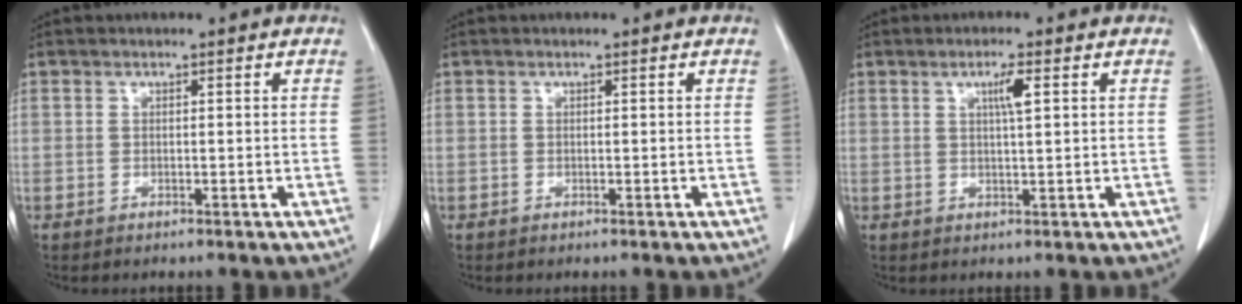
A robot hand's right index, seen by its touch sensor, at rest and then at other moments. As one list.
[{"total": 0.0}, {"total": 2.9, "force": [1.1, 0.0, 2.7], "torque": [-0.048, 0.000, 0.018]}]